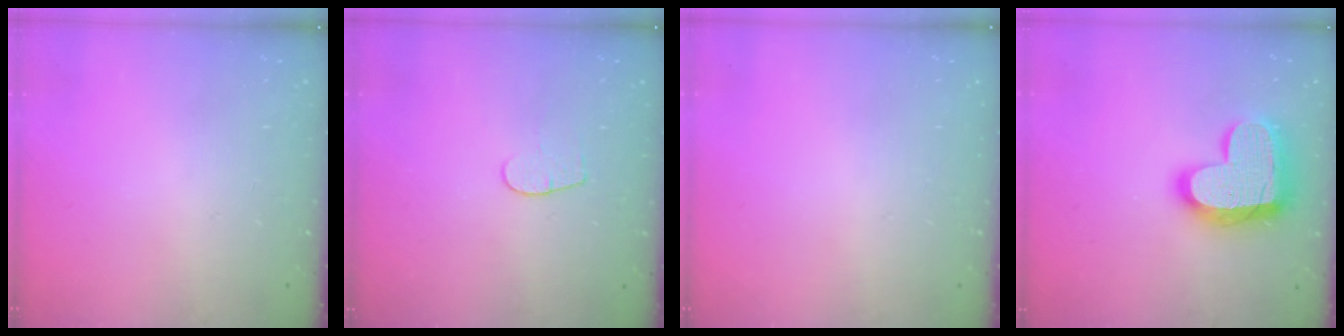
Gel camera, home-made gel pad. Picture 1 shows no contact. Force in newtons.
{"total": 4.4, "press": 4.4, "slide": 0.3}
{"total": 0.0}
{"total": 17.9, "press": 17.9, "slide": 1.4}